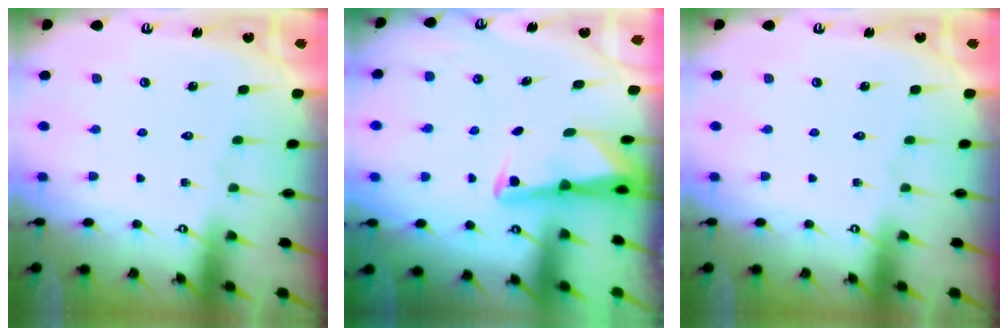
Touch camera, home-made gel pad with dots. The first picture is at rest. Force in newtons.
{"total": 2.9, "press": 2.8, "slide": 0.3}
{"total": 0.0}